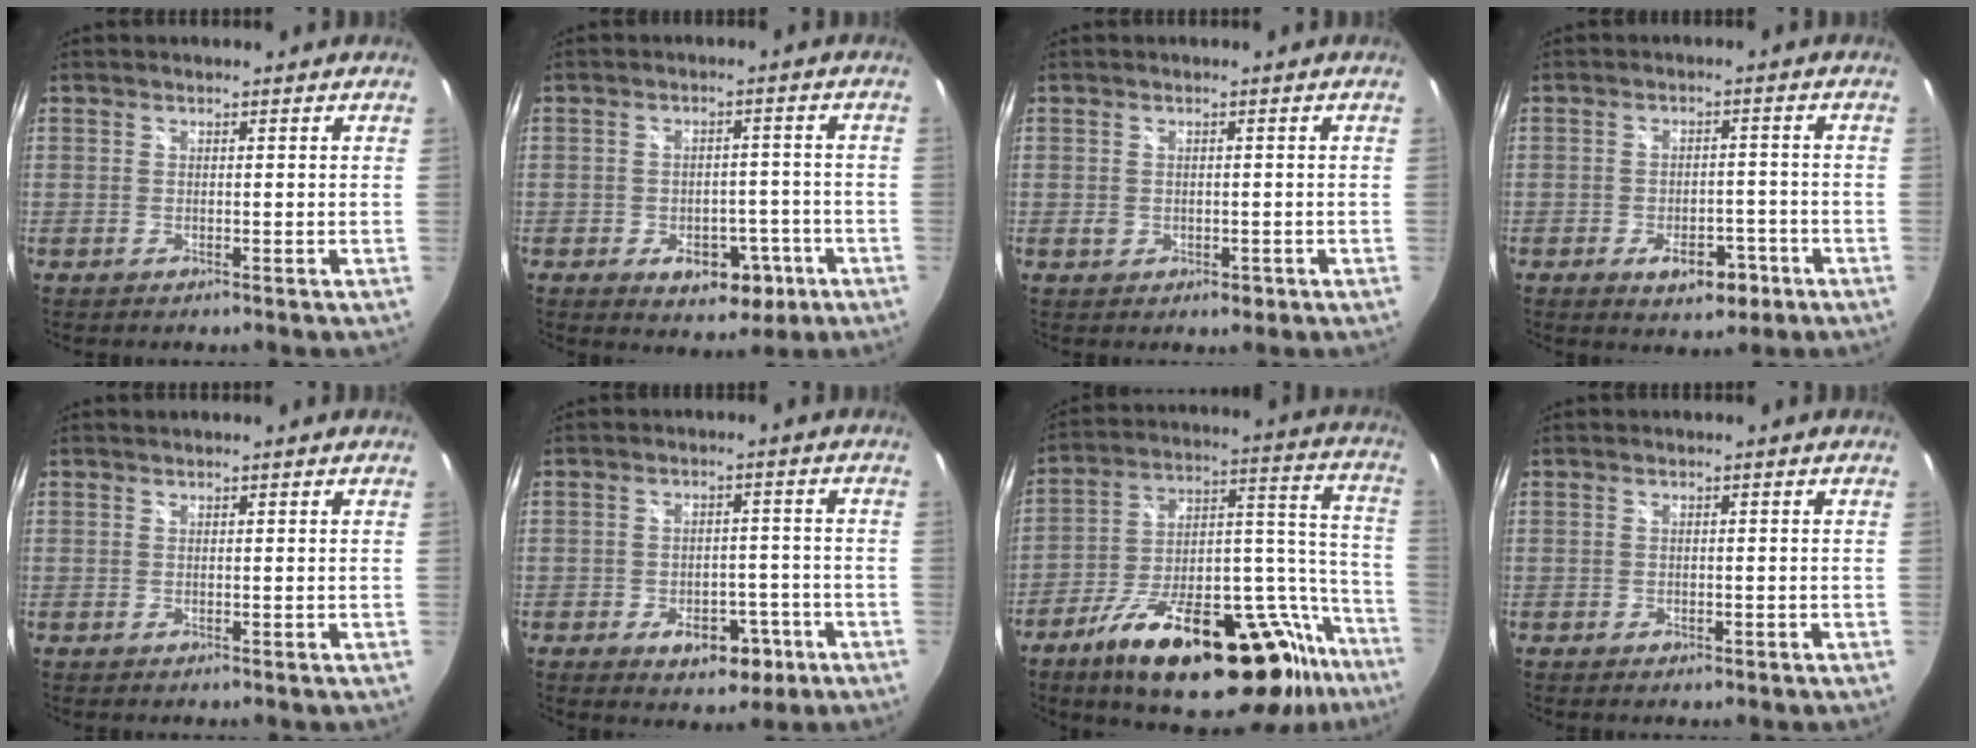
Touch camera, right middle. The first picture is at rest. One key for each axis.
{"total": 8.6, "fx": -4.1, "fy": 5.8, "fz": 4.9, "tx": -0.083, "ty": 0.007, "tz": -0.040}
{"total": 2.4, "fx": -0.6, "fy": 2.0, "fz": 1.2, "tx": -0.016, "ty": 0.002, "tz": -0.005}
{"total": 6.9, "fx": -3.7, "fy": 3.8, "fz": 4.5, "tx": -0.081, "ty": 0.001, "tz": -0.046}
{"total": 0.0}
{"total": 7.8, "fx": -4.0, "fy": 4.9, "fz": 4.6, "tx": -0.078, "ty": 0.007, "tz": -0.042}
{"total": 32.8, "fx": -21.8, "fy": 11.6, "fz": 21.6, "tx": -0.280, "ty": 0.019, "tz": -0.317}
{"total": 1.1, "fx": -0.6, "fy": 0.7, "fz": 0.4, "tx": -0.008, "ty": -0.005, "tz": -0.012}